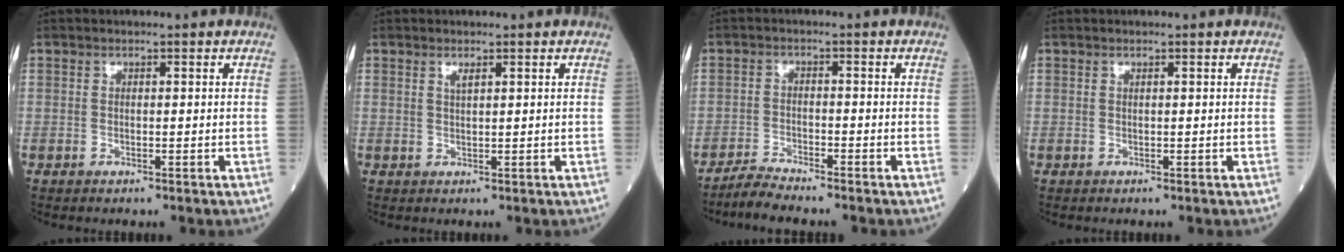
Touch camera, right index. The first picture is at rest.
{"total": 1.0, "force": [0.6, 0.1, 0.7], "torque": [-0.017, -0.004, 0.013]}
{"total": 3.4, "force": [-3.3, -0.6, 0.6], "torque": [-0.019, -0.016, -0.066]}
{"total": 0.0}